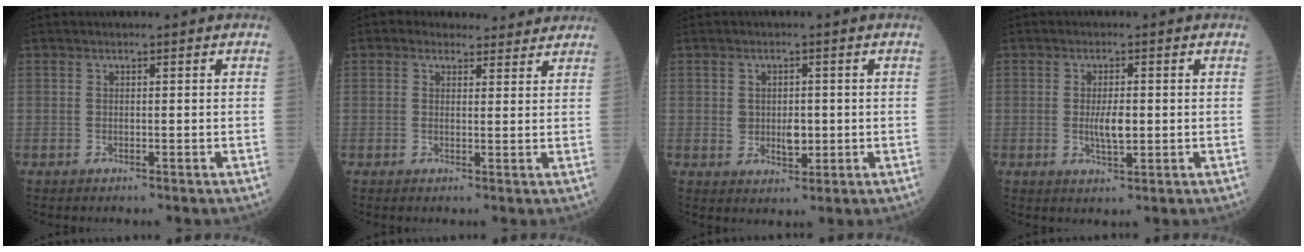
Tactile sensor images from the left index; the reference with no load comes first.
{"total": 5.7, "force": [5.0, 2.6, 0.7], "torque": [0.007, 0.014, 0.054]}
{"total": 3.4, "force": [-0.1, 2.3, 2.5], "torque": [-0.032, -0.001, 0.005]}
{"total": 3.5, "force": [-0.2, 1.0, 3.3], "torque": [-0.058, -0.004, -0.001]}